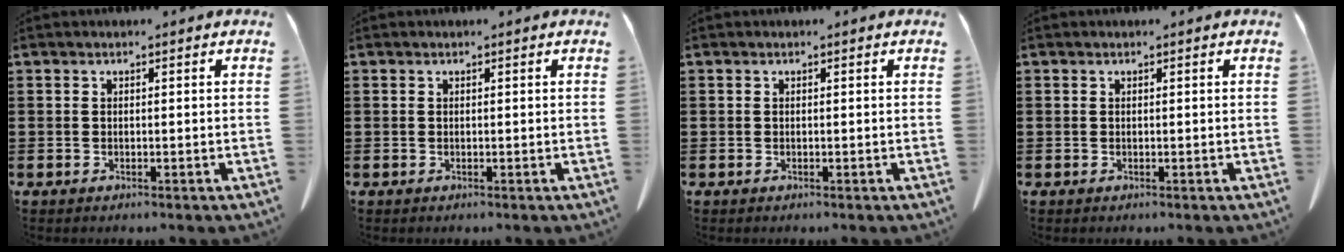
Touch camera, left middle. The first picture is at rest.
{"total": 0.0}
{"total": 0.0}
{"total": 0.0}